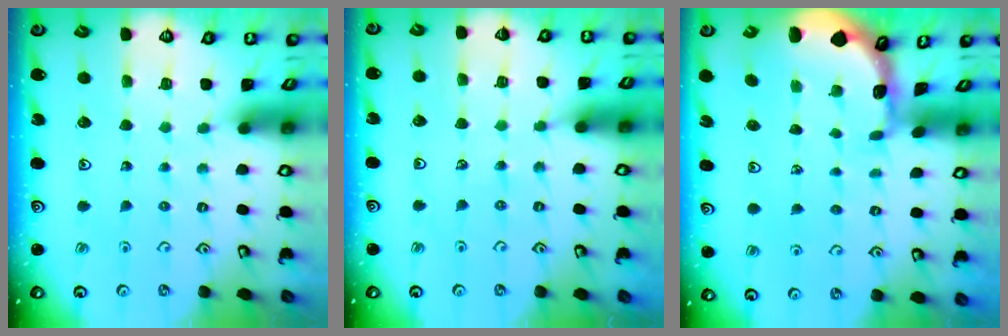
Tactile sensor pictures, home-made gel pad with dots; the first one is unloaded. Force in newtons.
{"total": 4.1, "press": 4.1, "slide": 0.6}
{"total": 1.1, "press": 1.1, "slide": 0.2}